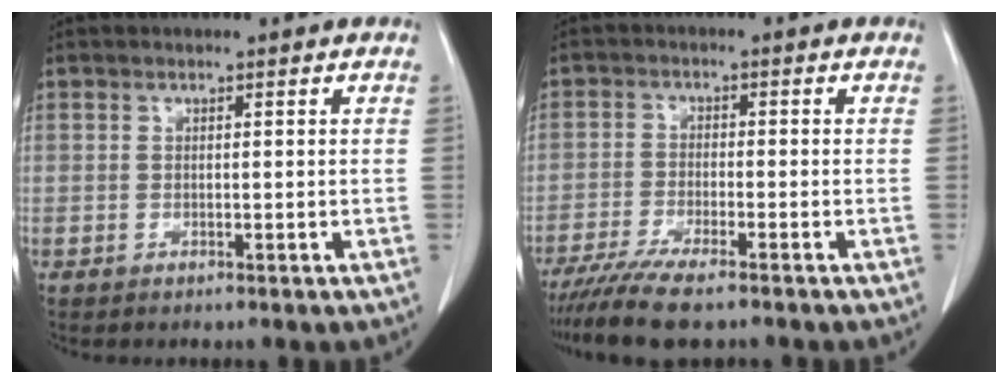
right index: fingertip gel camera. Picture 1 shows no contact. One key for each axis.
{"total": 7.9, "fx": -6.4, "fy": 0.7, "fz": 4.6, "tx": -0.076, "ty": -0.020, "tz": -0.108}